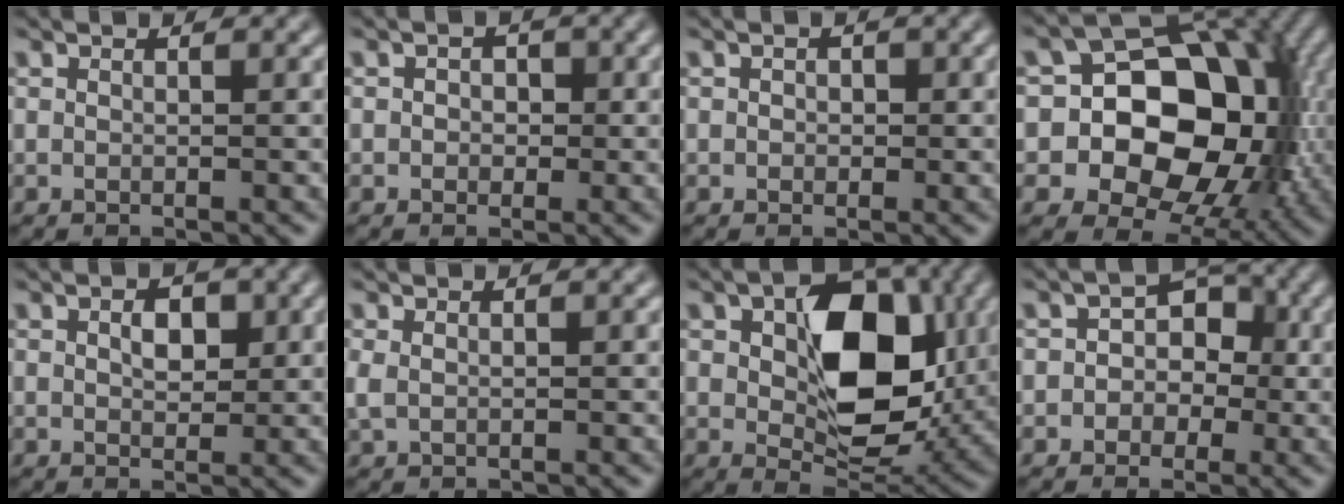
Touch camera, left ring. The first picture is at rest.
{"total": 1.7, "force": [-0.1, 1.5, 0.9], "torque": [-0.008, 0.020, -0.010]}
{"total": 0.7, "force": [-0.3, 0.5, 0.2], "torque": [-0.005, 0.013, -0.003]}
{"total": 14.4, "force": [-1.3, 10.8, 9.4], "torque": [-0.098, 0.014, -0.033]}
{"total": 1.4, "force": [0.2, 0.8, 1.1], "torque": [-0.025, 0.004, 0.012]}
{"total": 0.9, "force": [-0.3, 0.7, 0.5], "torque": [-0.023, 0.003, 0.006]}
{"total": 10.3, "force": [1.5, 6.1, 8.2], "torque": [-0.131, 0.000, 0.042]}
{"total": 3.6, "force": [-0.4, 2.8, 2.2], "torque": [-0.007, 0.011, -0.010]}